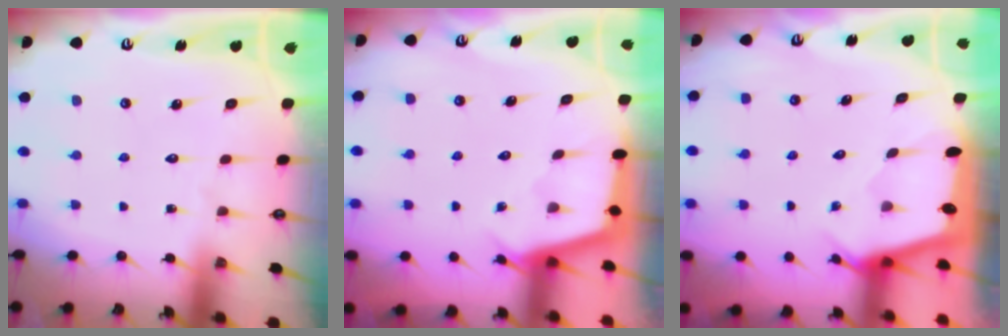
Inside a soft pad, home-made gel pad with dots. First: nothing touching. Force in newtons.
{"total": 2.9, "press": 2.9, "slide": 0.3}
{"total": 2.1, "press": 2.1, "slide": 0.1}